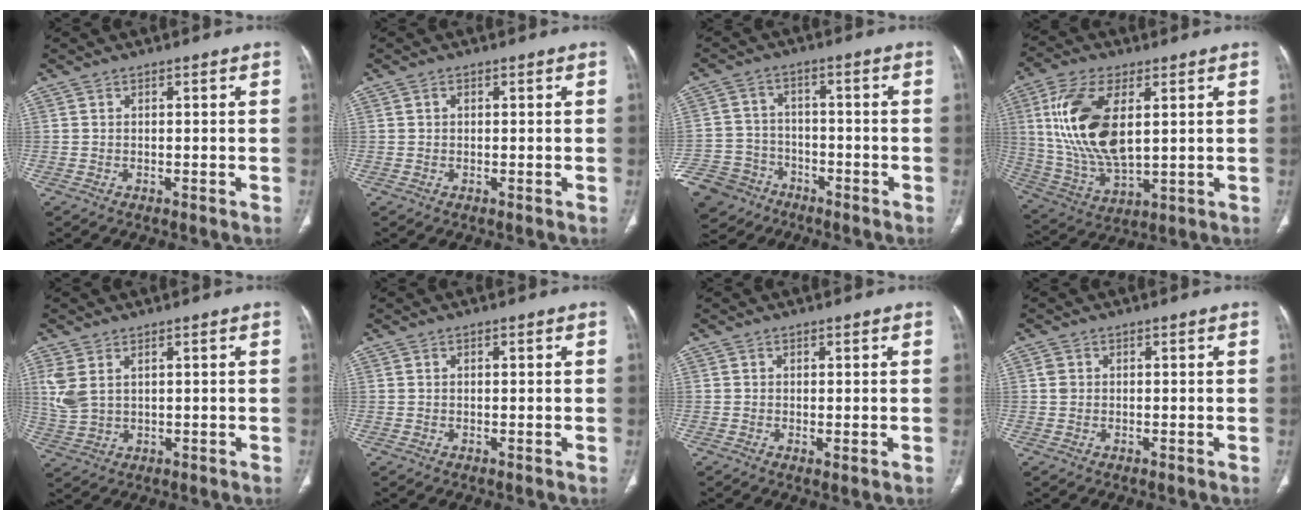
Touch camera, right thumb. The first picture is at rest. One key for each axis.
{"total": 0.7, "fx": 0.2, "fy": 0.5, "fz": 0.4, "tx": -0.005, "ty": 0.005, "tz": 0.004}
{"total": 13.9, "fx": -8.9, "fy": 9.7, "fz": 4.4, "tx": -0.100, "ty": 0.040, "tz": -0.155}
{"total": 18.1, "fx": 4.0, "fy": 8.8, "fz": 15.2, "tx": -0.310, "ty": -0.015, "tz": 0.085}
{"total": 5.8, "fx": 2.2, "fy": 3.4, "fz": 4.2, "tx": -0.104, "ty": -0.002, "tz": 0.056}
{"total": 0.6, "fx": 0.2, "fy": 0.3, "fz": 0.5, "tx": -0.013, "ty": 0.003, "tz": 0.006}
{"total": 1.0, "fx": 0.0, "fy": 0.3, "fz": 1.0, "tx": -0.020, "ty": -0.006, "tz": 0.001}
{"total": 1.4, "fx": 0.2, "fy": 1.2, "fz": 0.6, "tx": -0.011, "ty": 0.002, "tz": 0.006}